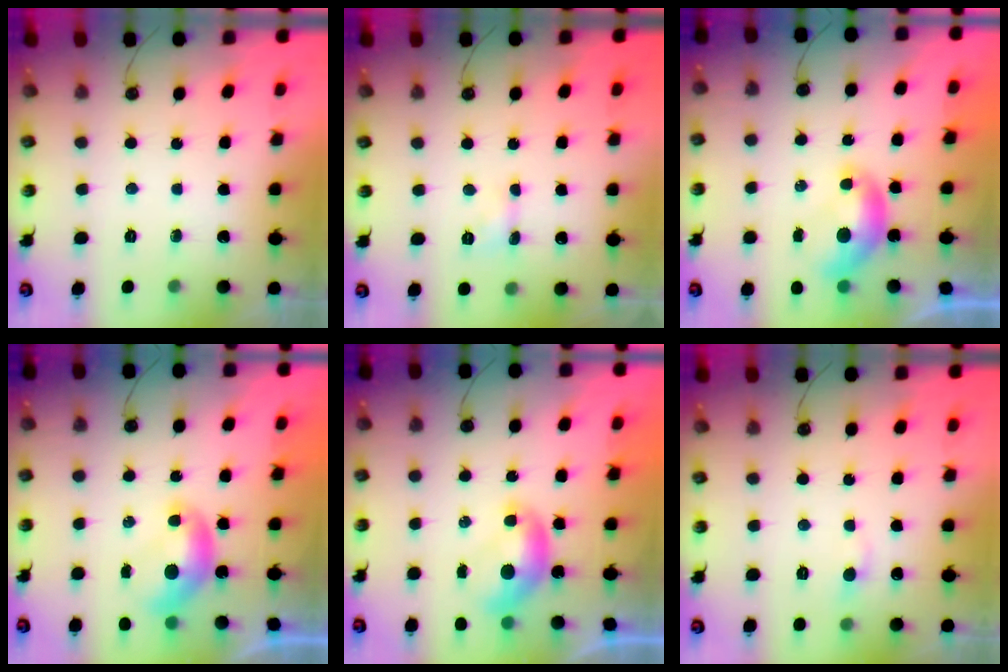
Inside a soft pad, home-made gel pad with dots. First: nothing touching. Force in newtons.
{"total": 2.4, "press": 2.4, "slide": 0.6}
{"total": 0.0}
{"total": 0.0}
{"total": 0.0}
{"total": 1.3, "press": 1.2, "slide": 0.4}